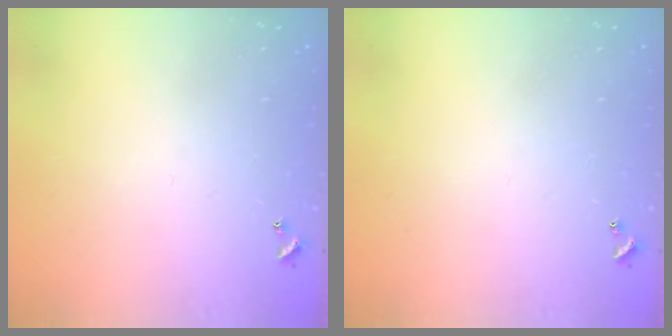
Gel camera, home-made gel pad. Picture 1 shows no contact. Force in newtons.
{"total": 0.0}